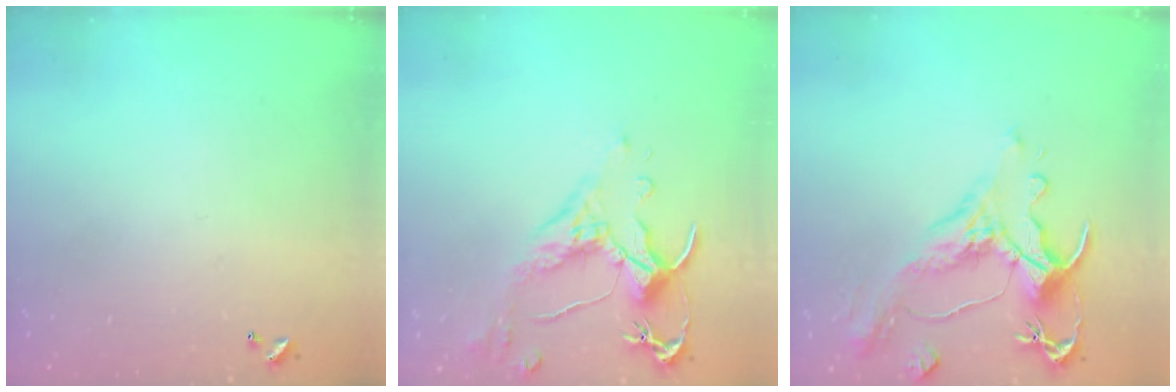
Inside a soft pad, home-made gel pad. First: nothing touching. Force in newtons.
{"total": 2.5, "press": 2.1, "slide": 1.3}
{"total": 1.5, "press": 0.1, "slide": 1.5}